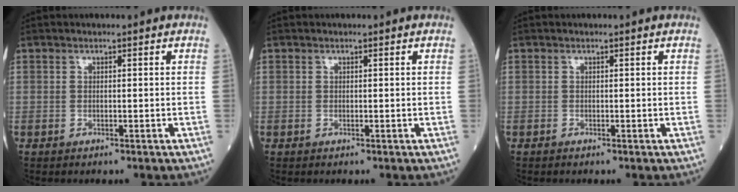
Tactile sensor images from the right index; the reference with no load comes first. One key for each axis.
{"total": 0.0}
{"total": 0.0}